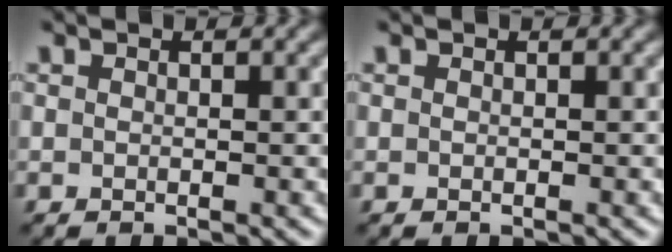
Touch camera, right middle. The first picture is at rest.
{"total": 0.0}